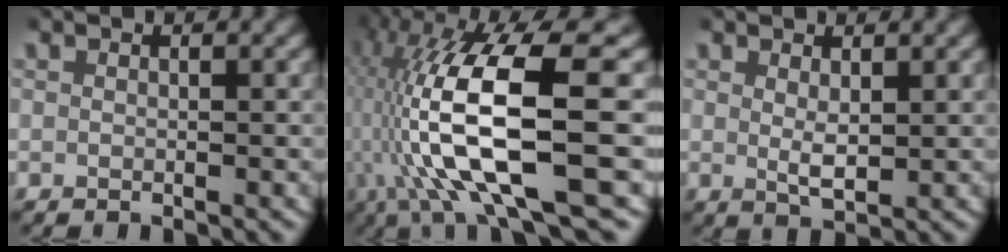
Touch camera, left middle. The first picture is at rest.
{"total": 13.3, "force": [-0.6, 5.2, 12.2], "torque": [-0.219, -0.012, 0.004]}
{"total": 1.9, "force": [0.7, 0.7, 1.7], "torque": [-0.032, -0.010, 0.018]}